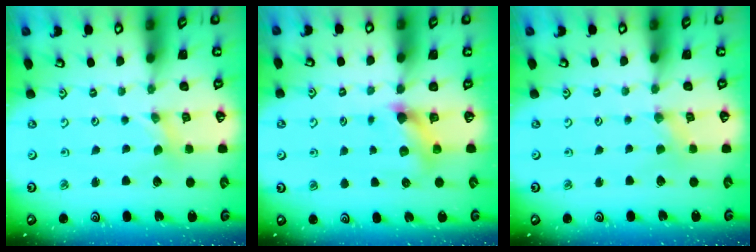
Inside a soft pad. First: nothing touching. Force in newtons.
{"total": 7.0, "press": 7.0, "slide": 0.6}
{"total": 0.9, "press": 0.9, "slide": 0.3}